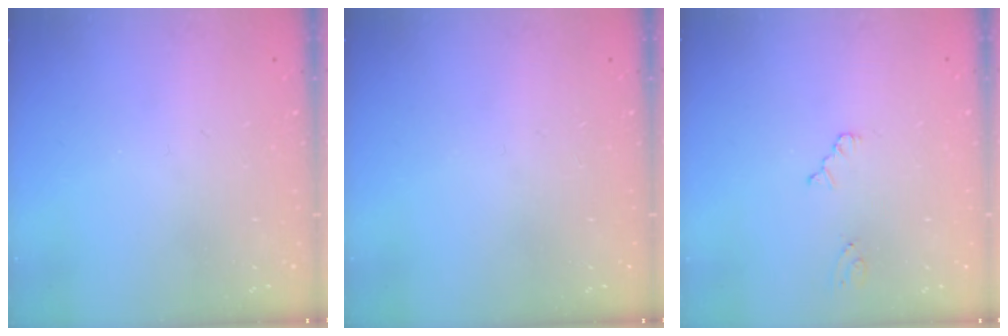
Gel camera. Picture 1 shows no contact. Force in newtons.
{"total": 0.0}
{"total": 2.3, "press": 2.3, "slide": 0.4}